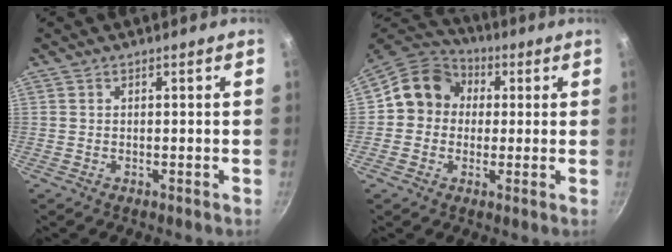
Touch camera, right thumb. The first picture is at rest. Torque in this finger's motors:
{"motor_torque": [-0.74, 0.89, 0.02, 0.13, 0.13]}